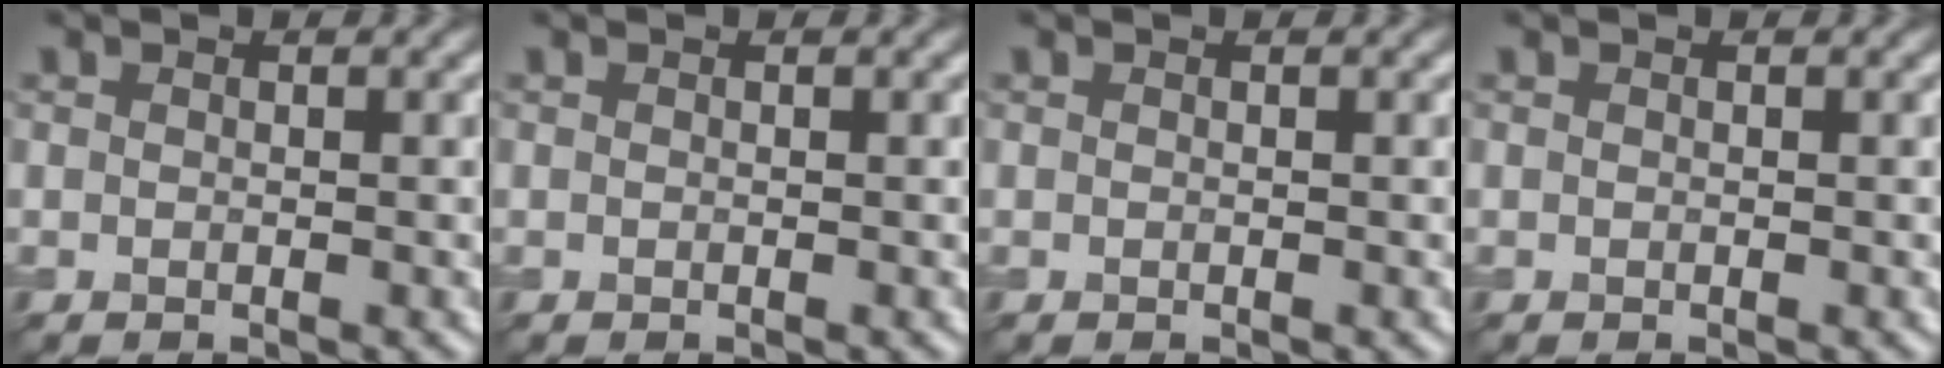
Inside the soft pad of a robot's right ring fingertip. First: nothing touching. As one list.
[{"total": 0.0}, {"total": 0.0}, {"total": 0.0}]